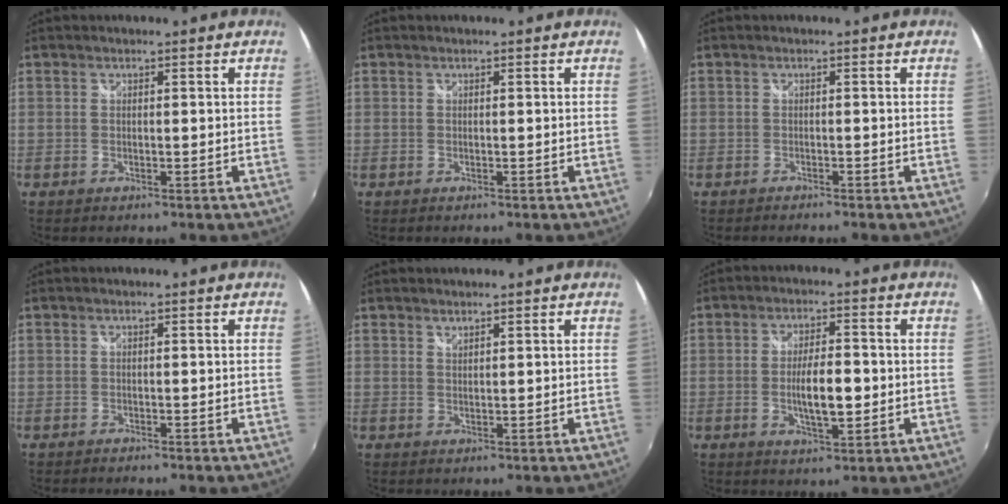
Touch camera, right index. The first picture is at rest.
{"total": 0.0}
{"total": 1.7, "force": [-1.5, 0.1, 0.6], "torque": [-0.019, -0.011, -0.028]}
{"total": 0.7, "force": [-0.7, 0.1, 0.3], "torque": [-0.006, -0.004, -0.013]}
{"total": 0.9, "force": [0.8, 0.2, 0.2], "torque": [-0.003, 0.000, 0.015]}
{"total": 7.5, "force": [-1.1, 2.4, 7.0], "torque": [-0.130, -0.004, -0.017]}